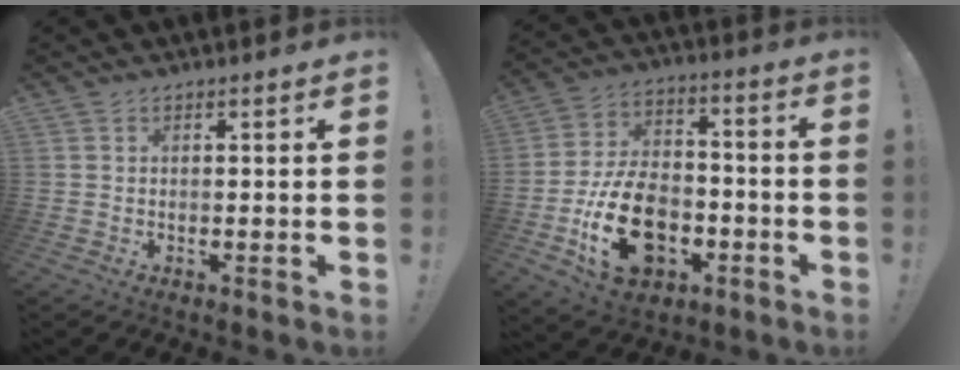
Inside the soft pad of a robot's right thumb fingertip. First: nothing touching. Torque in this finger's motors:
{"motor_torque": [2.11, 2.24, 1.35, -1.42, 0.06]}